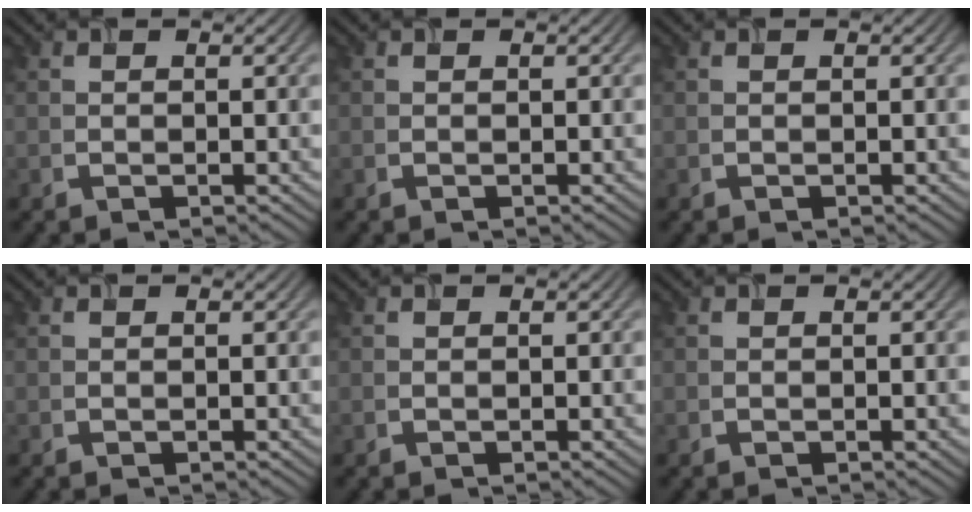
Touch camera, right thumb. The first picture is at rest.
{"total": 0.0}
{"total": 0.0}
{"total": 0.0}
{"total": 0.0}
{"total": 0.0}